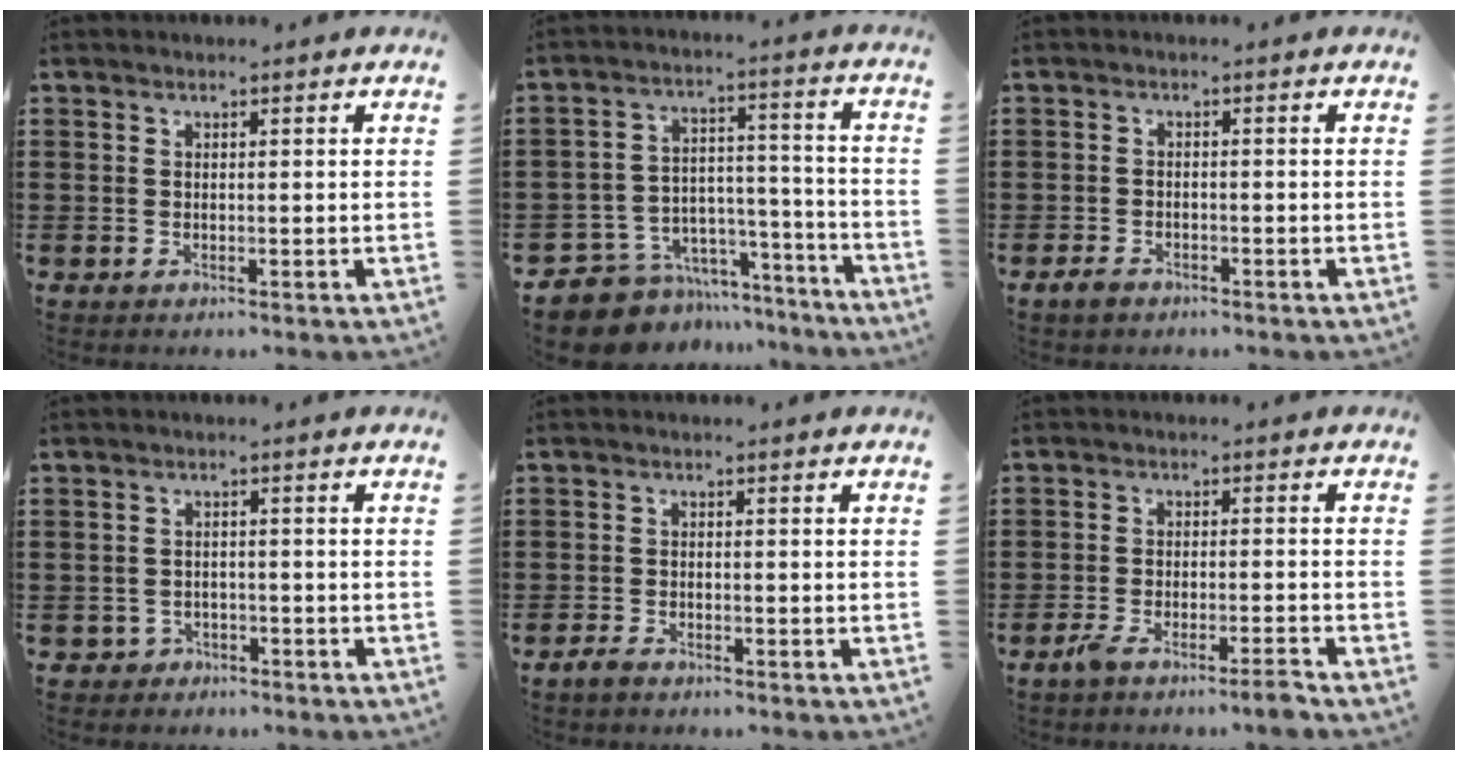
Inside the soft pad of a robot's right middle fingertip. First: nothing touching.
{"total": 8.9, "force": [-8.0, 3.8, 0.8], "torque": [-0.025, 0.020, -0.154]}
{"total": 1.9, "force": [-1.4, 0.9, 0.8], "torque": [-0.024, 0.000, -0.031]}
{"total": 1.6, "force": [-1.3, 0.9, -0.1], "torque": [-0.006, 0.001, -0.032]}
{"total": 1.7, "force": [-1.4, 0.6, 0.8], "torque": [-0.030, -0.003, -0.033]}
{"total": 3.7, "force": [-3.0, -0.1, 2.3], "torque": [-0.036, -0.001, -0.053]}